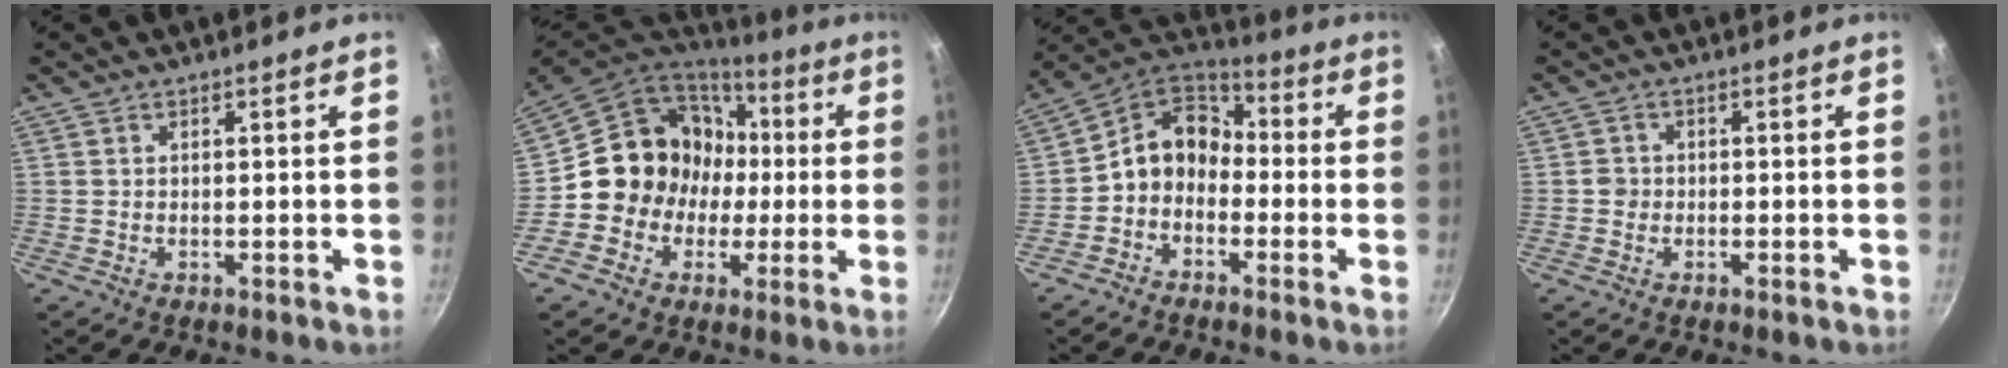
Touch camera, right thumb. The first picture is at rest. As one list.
[{"total": 16.3, "force": [-0.6, 15.1, 6.0], "torque": [-0.058, 0.047, -0.015]}, {"total": 10.1, "force": [-2.3, 8.0, 5.8], "torque": [-0.073, 0.054, -0.068]}, {"total": 1.5, "force": [-0.6, 1.3, 0.5], "torque": [-0.006, 0.006, -0.014]}]